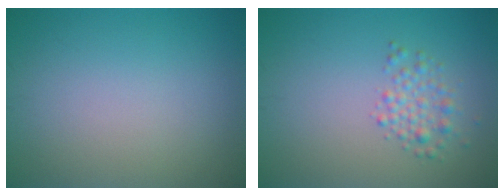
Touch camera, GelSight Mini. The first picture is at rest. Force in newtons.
{"total": 2.2, "press": 2.2, "slide": 0.1}